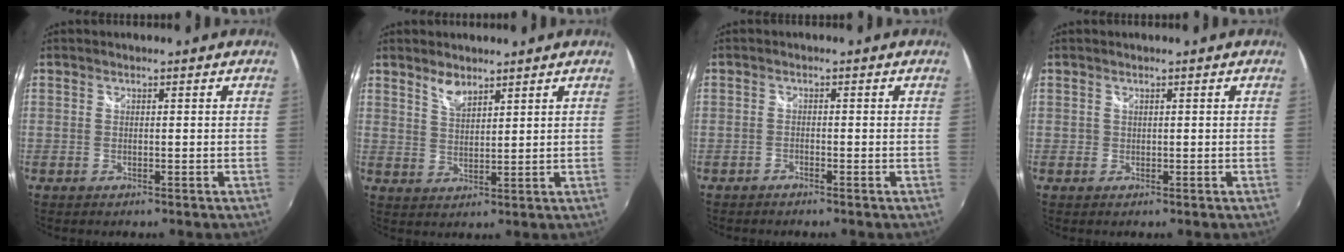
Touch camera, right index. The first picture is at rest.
{"total": 3.7, "force": [2.9, 1.2, 1.9], "torque": [-0.032, 0.000, 0.052]}
{"total": 1.0, "force": [-0.9, 0.2, 0.2], "torque": [-0.009, -0.002, -0.022]}
{"total": 0.7, "force": [0.1, 0.7, 0.1], "torque": [0.000, 0.000, 0.000]}